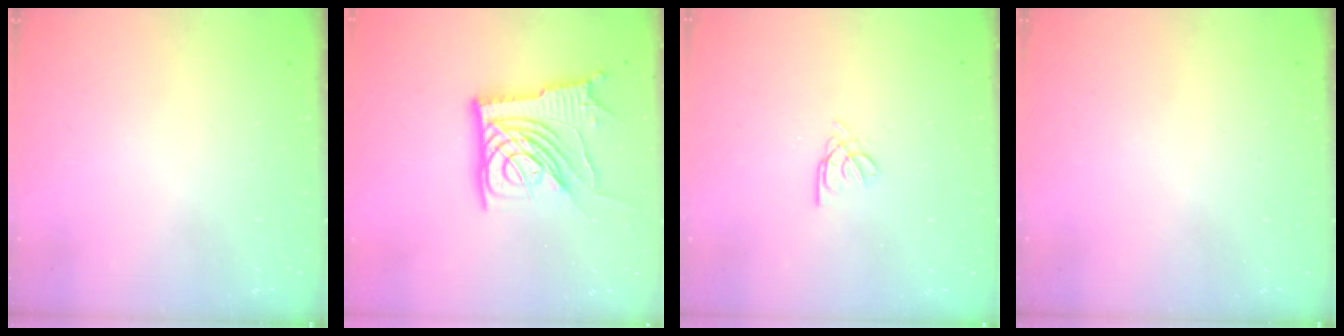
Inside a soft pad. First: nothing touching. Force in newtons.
{"total": 14.5, "press": 14.4, "slide": 1.2}
{"total": 2.2, "press": 2.1, "slide": 0.6}
{"total": 0.0}